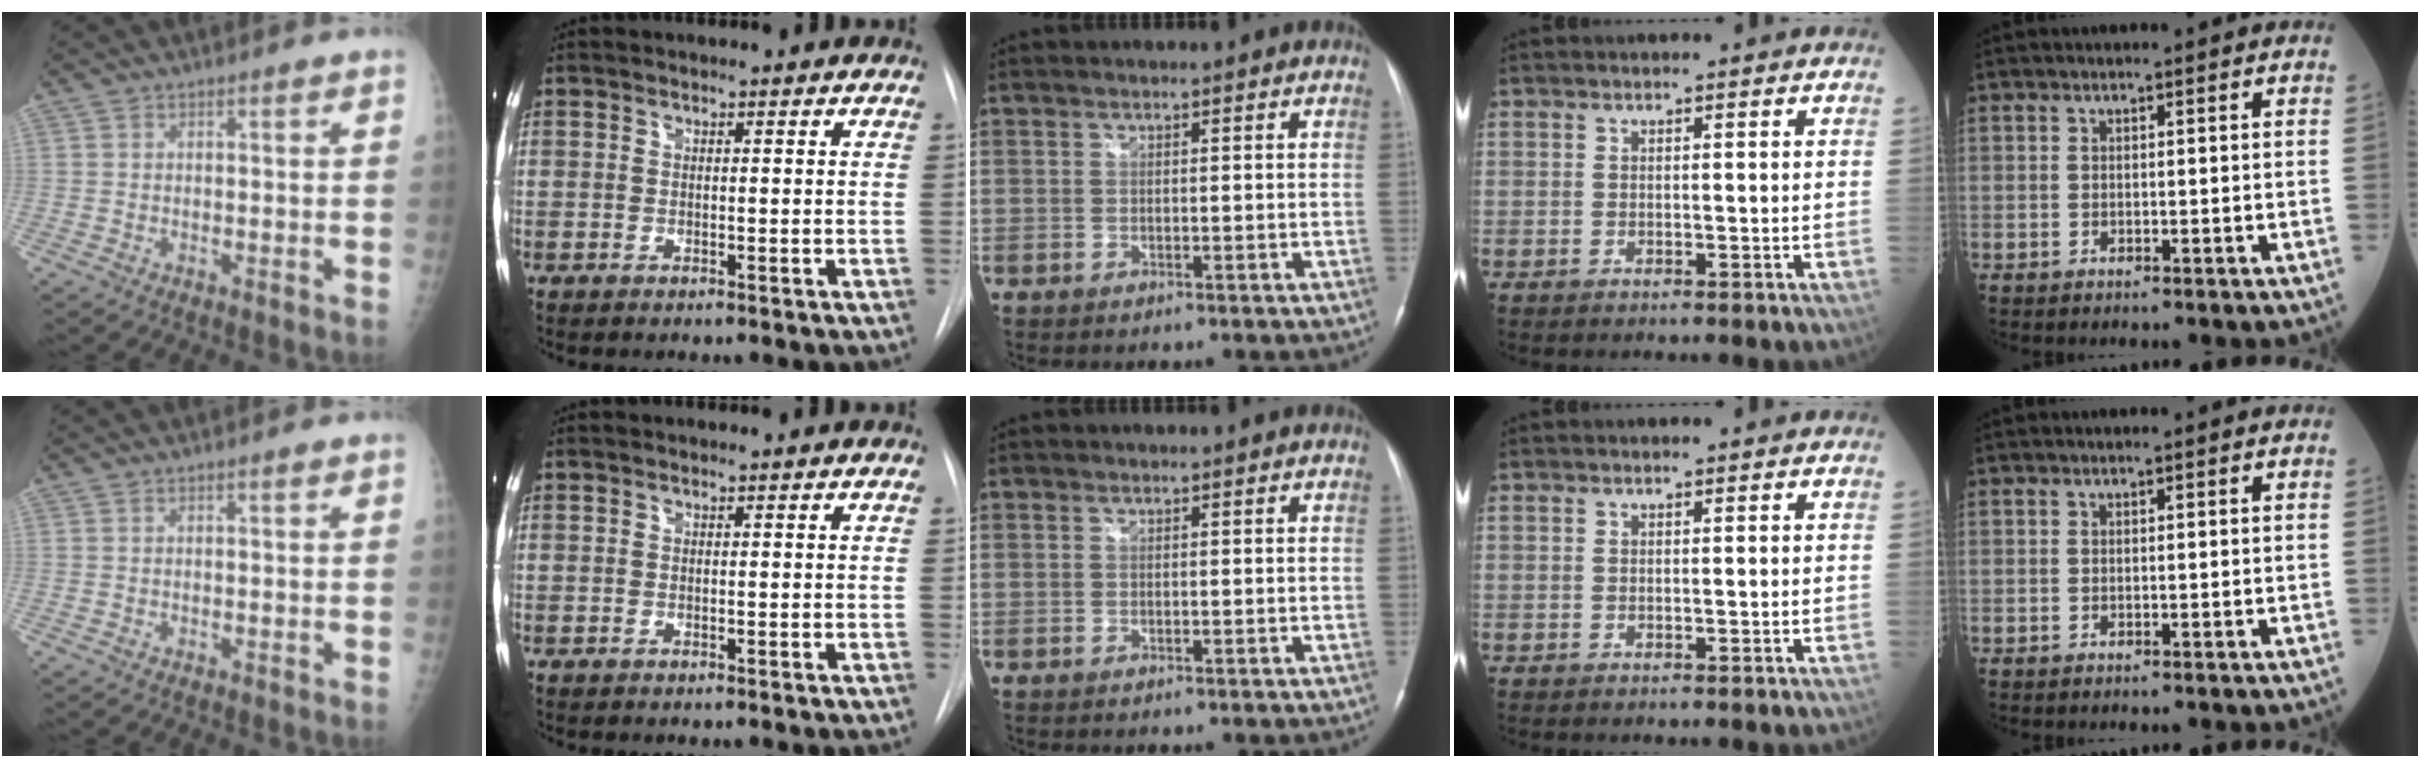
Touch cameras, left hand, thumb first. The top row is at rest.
{}